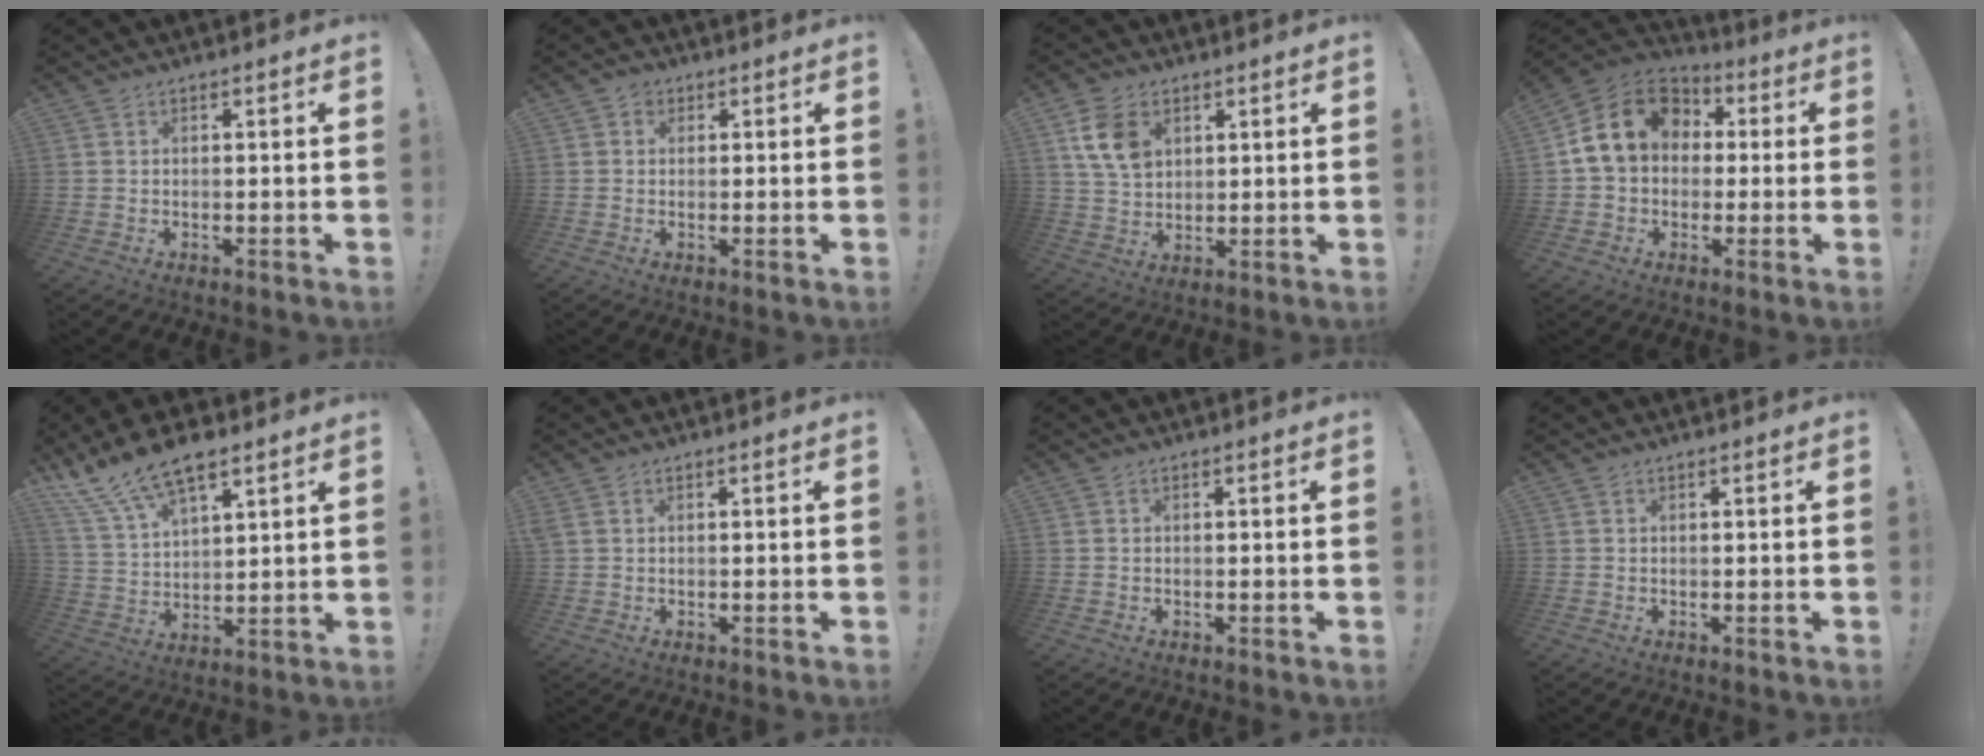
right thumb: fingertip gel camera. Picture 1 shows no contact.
{"total": 2.1, "force": [0.6, 1.8, 0.9], "torque": [-0.002, -0.005, 0.008]}
{"total": 10.9, "force": [4.2, 7.9, 6.2], "torque": [-0.112, 0.001, 0.085]}
{"total": 15.6, "force": [3.5, 12.2, 9.0], "torque": [-0.136, 0.003, 0.068]}
{"total": 13.5, "force": [9.9, 5.4, 7.4], "torque": [-0.148, -0.053, 0.185]}
{"total": 0.9, "force": [0.4, 0.4, 0.6], "torque": [-0.019, 0.006, 0.009]}
{"total": 0.0}
{"total": 0.0}